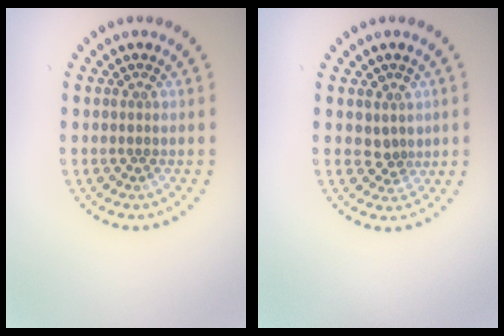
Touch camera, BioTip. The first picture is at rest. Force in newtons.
{"total": 1.9, "press": 1.4, "slide": 1.2}